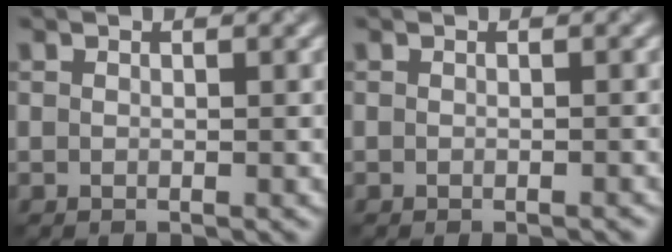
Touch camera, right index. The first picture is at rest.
{"total": 0.7, "force": [-0.7, -0.1, 0.2], "torque": [-0.005, -0.004, -0.008]}